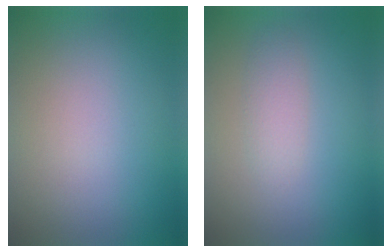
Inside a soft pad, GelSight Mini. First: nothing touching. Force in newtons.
{"total": 1.6, "press": 1.6, "slide": 0.0}